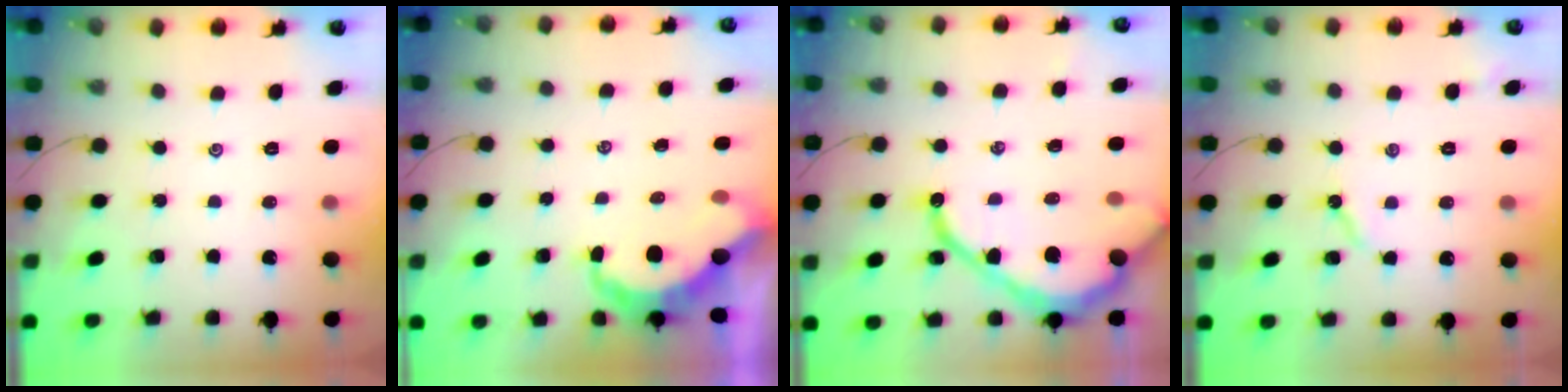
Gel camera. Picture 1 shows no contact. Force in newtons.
{"total": 7.5, "press": 7.5, "slide": 0.9}
{"total": 16.6, "press": 16.5, "slide": 1.8}
{"total": 3.6, "press": 3.6, "slide": 0.6}